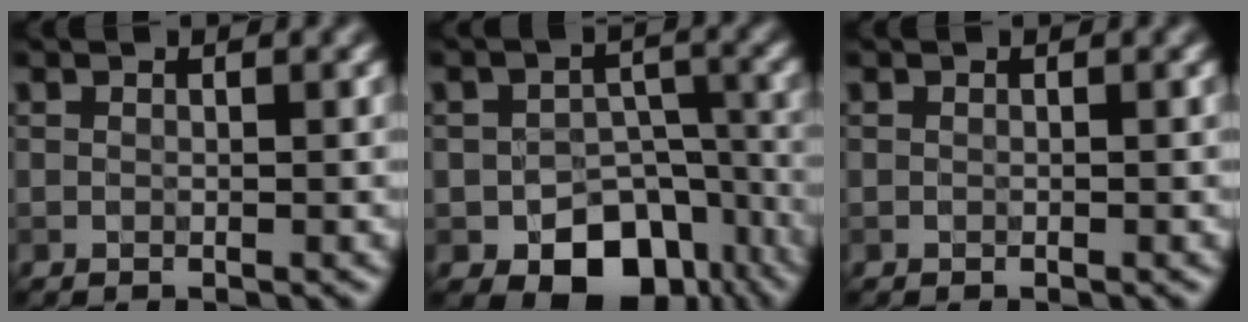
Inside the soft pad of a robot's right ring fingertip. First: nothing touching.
{"total": 8.6, "force": [-4.4, 5.7, 4.6], "torque": [-0.052, -0.014, -0.056]}
{"total": 0.0}